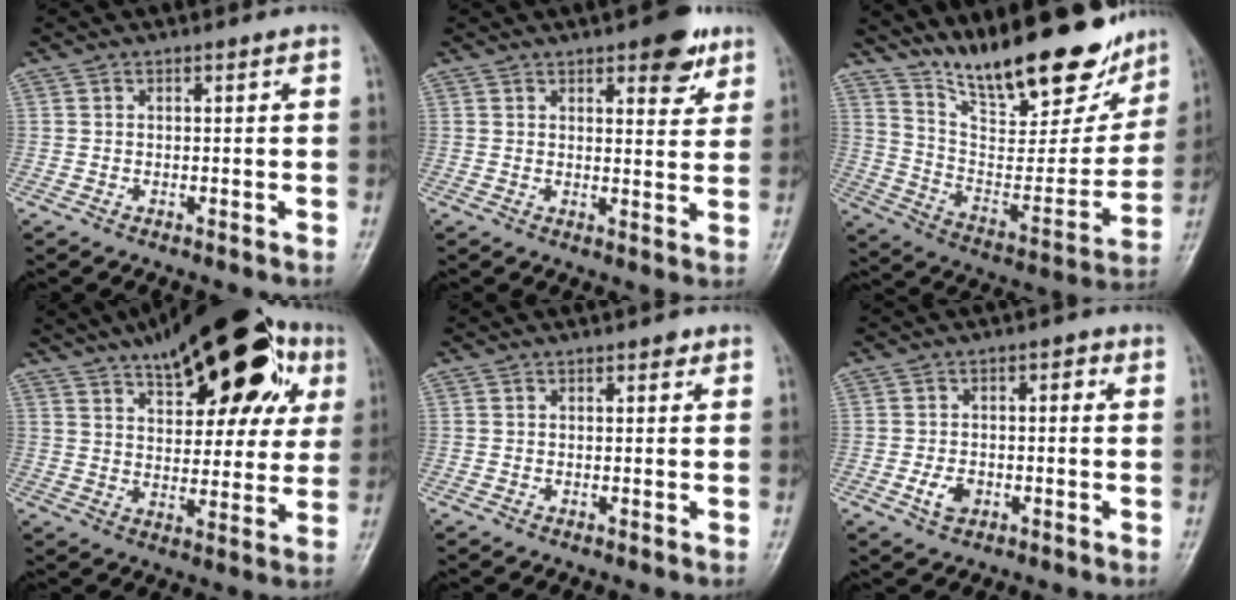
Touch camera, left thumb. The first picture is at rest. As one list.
[{"total": 7.6, "force": [4.5, 3.0, 5.2], "torque": [-0.043, -0.021, 0.054]}, {"total": 24.5, "force": [18.9, 7.4, 13.8], "torque": [-0.170, -0.093, 0.305]}, {"total": 26.3, "force": [13.2, 11.5, 19.6], "torque": [-0.254, 0.011, 0.191]}, {"total": 0.9, "force": [0.4, 0.6, 0.5], "torque": [0.001, 0.000, 0.002]}, {"total": 4.8, "force": [-1.2, 3.4, 3.2], "torque": [-0.042, 0.013, -0.023]}]